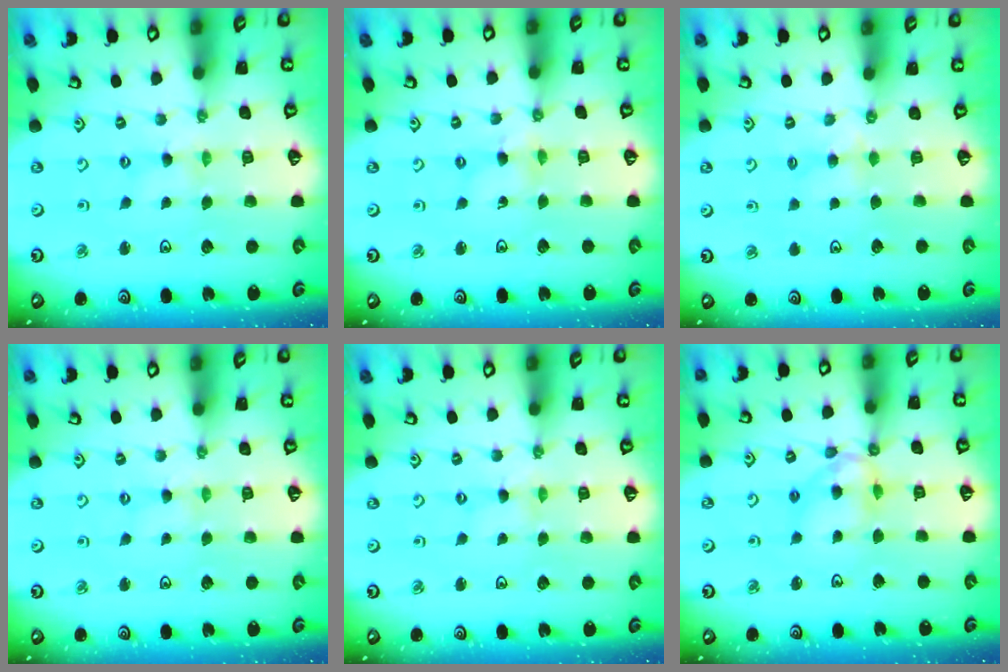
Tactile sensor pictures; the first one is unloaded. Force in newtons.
{"total": 2.0, "press": 2.0, "slide": 0.2}
{"total": 3.0, "press": 2.9, "slide": 0.5}
{"total": 1.0, "press": 1.0, "slide": 0.0}
{"total": 0.0}
{"total": 11.1, "press": 11.1, "slide": 0.9}